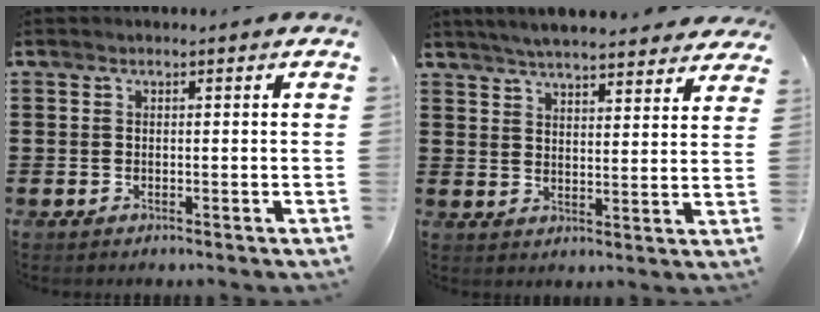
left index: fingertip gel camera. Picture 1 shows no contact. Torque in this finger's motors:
{"motor_torque": [2.14, 0.00, 1.05, 0.21]}